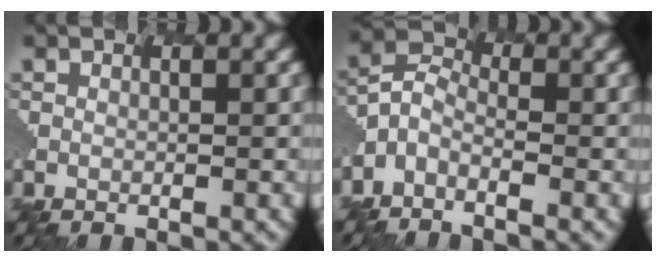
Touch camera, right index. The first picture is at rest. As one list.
[{"total": 2.8, "force": [-2.3, 1.6, 0.1], "torque": [-0.023, 0.019, -0.059]}]